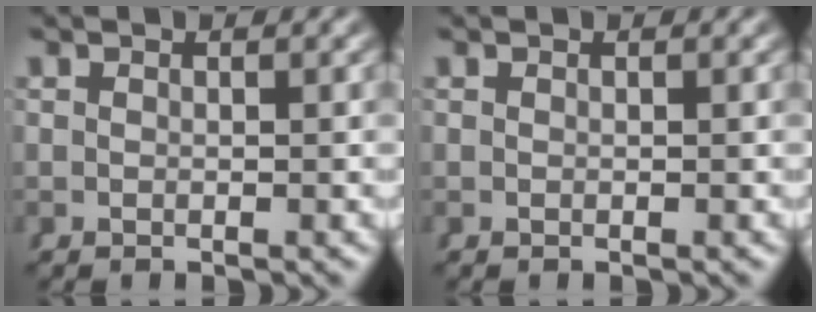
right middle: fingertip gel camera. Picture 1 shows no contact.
{"total": 0.0}